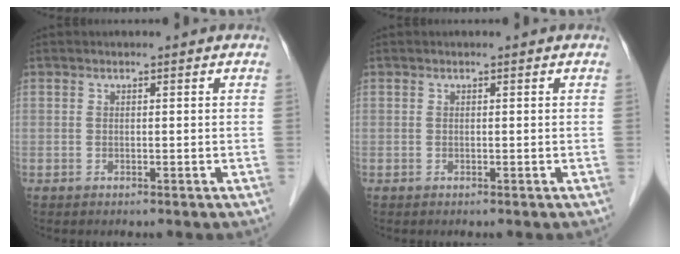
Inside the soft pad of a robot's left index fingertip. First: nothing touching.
{"total": 0.0}